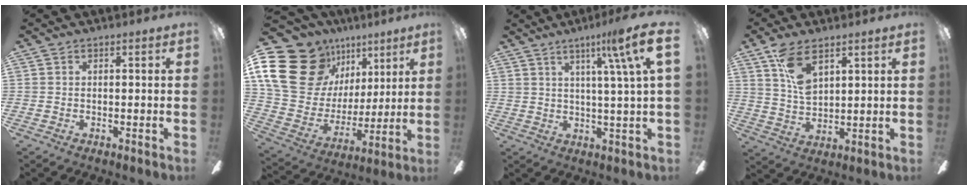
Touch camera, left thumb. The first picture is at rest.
{"total": 23.3, "force": [11.7, 16.4, 11.8], "torque": [-0.220, -0.057, 0.230]}
{"total": 11.5, "force": [6.0, 0.2, 9.8], "torque": [-0.143, -0.025, 0.082]}
{"total": 9.6, "force": [5.5, 4.6, 6.4], "torque": [-0.121, -0.012, 0.102]}